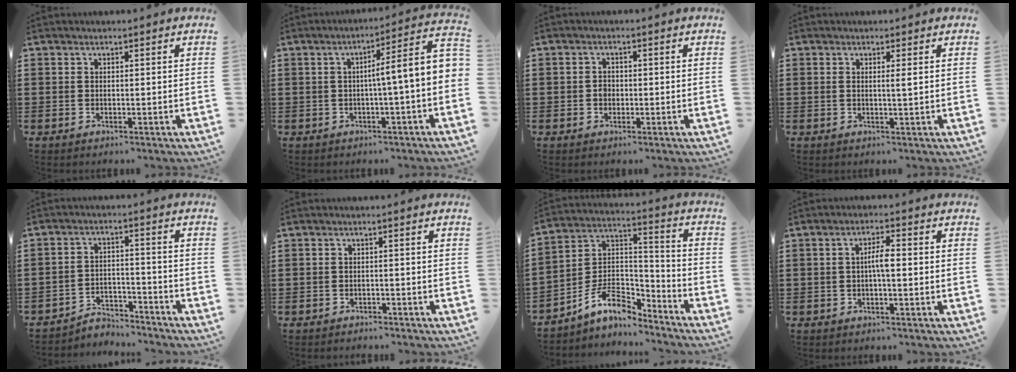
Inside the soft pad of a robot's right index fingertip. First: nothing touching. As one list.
[{"total": 6.0, "force": [-0.6, -0.3, 6.0], "torque": [-0.102, -0.023, -0.019]}, {"total": 1.4, "force": [-0.4, 1.0, 0.8], "torque": [-0.018, 0.002, -0.007]}, {"total": 1.3, "force": [0.3, -0.2, 1.2], "torque": [-0.023, -0.003, 0.004]}, {"total": 4.1, "force": [-4.0, 0.8, 0.4], "torque": [-0.012, 0.009, -0.084]}, {"total": 1.2, "force": [-1.2, 0.3, -0.1], "torque": [-0.003, 0.004, -0.027]}, {"total": 8.8, "force": [-6.0, 4.6, 4.5], "torque": [-0.101, 0.007, -0.117]}, {"total": 3.1, "force": [-0.3, 0.7, 3.1], "torque": [-0.056, 0.003, -0.007]}]